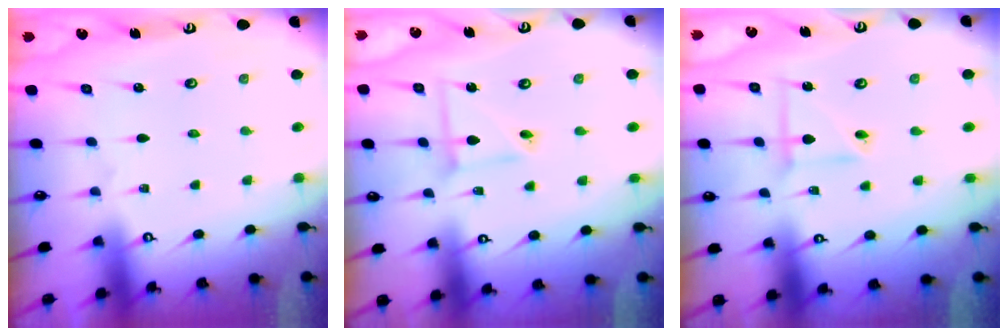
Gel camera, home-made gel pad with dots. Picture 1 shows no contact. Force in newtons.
{"total": 5.4, "press": 5.4, "slide": 0.5}
{"total": 4.5, "press": 4.4, "slide": 0.4}